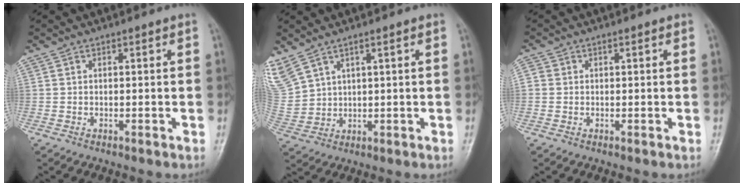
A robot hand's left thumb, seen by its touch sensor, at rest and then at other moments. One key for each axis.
{"total": 9.9, "fx": 6.1, "fy": 5.1, "fz": 5.8, "tx": -0.150, "ty": -0.017, "tz": 0.141}
{"total": 1.7, "fx": 0.3, "fy": 1.4, "fz": 0.9, "tx": -0.011, "ty": 0.005, "tz": 0.007}